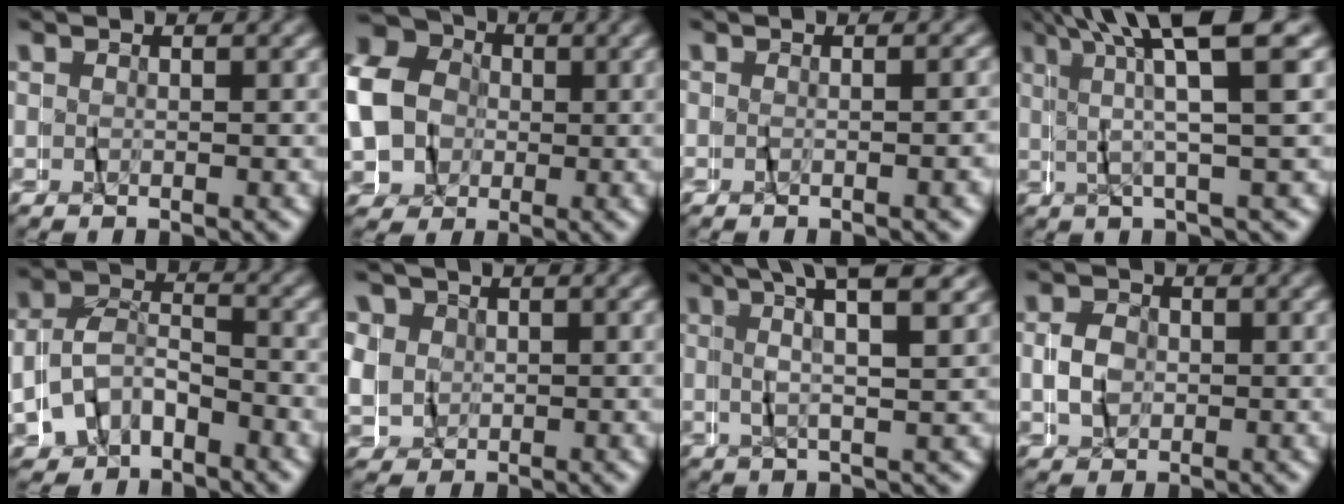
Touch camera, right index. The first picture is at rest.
{"total": 14.2, "force": [2.8, 12.3, 6.4], "torque": [-0.150, 0.002, 0.023]}
{"total": 1.1, "force": [-0.7, -0.8, 0.2], "torque": [-0.008, 0.002, -0.011]}
{"total": 7.4, "force": [3.9, -0.1, 6.3], "torque": [-0.115, 0.024, 0.050]}
{"total": 6.1, "force": [-2.8, 5.2, 1.8], "torque": [-0.060, -0.004, -0.059]}
{"total": 5.9, "force": [0.3, 5.6, 2.1], "torque": [-0.069, -0.016, 0.008]}
{"total": 5.7, "force": [3.4, 0.2, 4.6], "torque": [-0.085, 0.021, 0.047]}
{"total": 1.7, "force": [-0.4, 1.5, 0.7], "torque": [-0.017, 0.005, -0.008]}